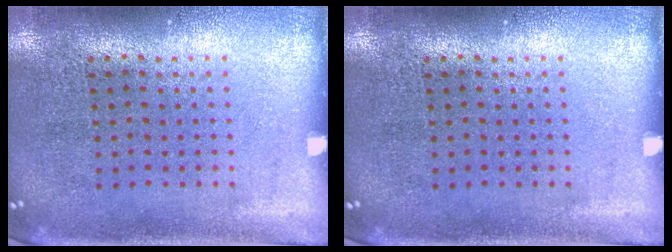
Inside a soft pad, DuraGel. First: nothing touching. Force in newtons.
{"total": 0.0}